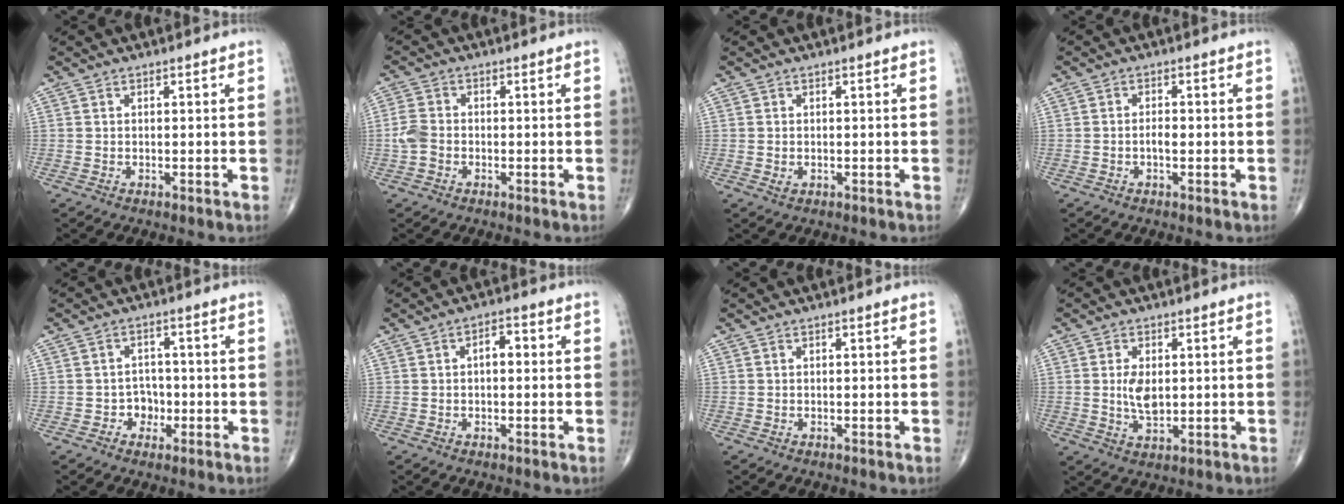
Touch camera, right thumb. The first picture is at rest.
{"total": 3.7, "force": [-1.0, 2.7, 2.3], "torque": [-0.053, 0.008, -0.026]}
{"total": 1.0, "force": [-0.1, 0.7, 0.7], "torque": [-0.013, 0.000, 0.002]}
{"total": 1.6, "force": [-0.4, 0.7, 1.4], "torque": [-0.023, 0.004, -0.009]}
{"total": 3.5, "force": [-1.2, 3.0, 1.3], "torque": [0.006, 0.012, -0.023]}
{"total": 3.4, "force": [0.2, 1.9, 2.8], "torque": [-0.035, 0.012, -0.002]}
{"total": 0.0}
{"total": 5.2, "force": [0.4, 2.9, 4.3], "torque": [-0.079, -0.009, 0.011]}